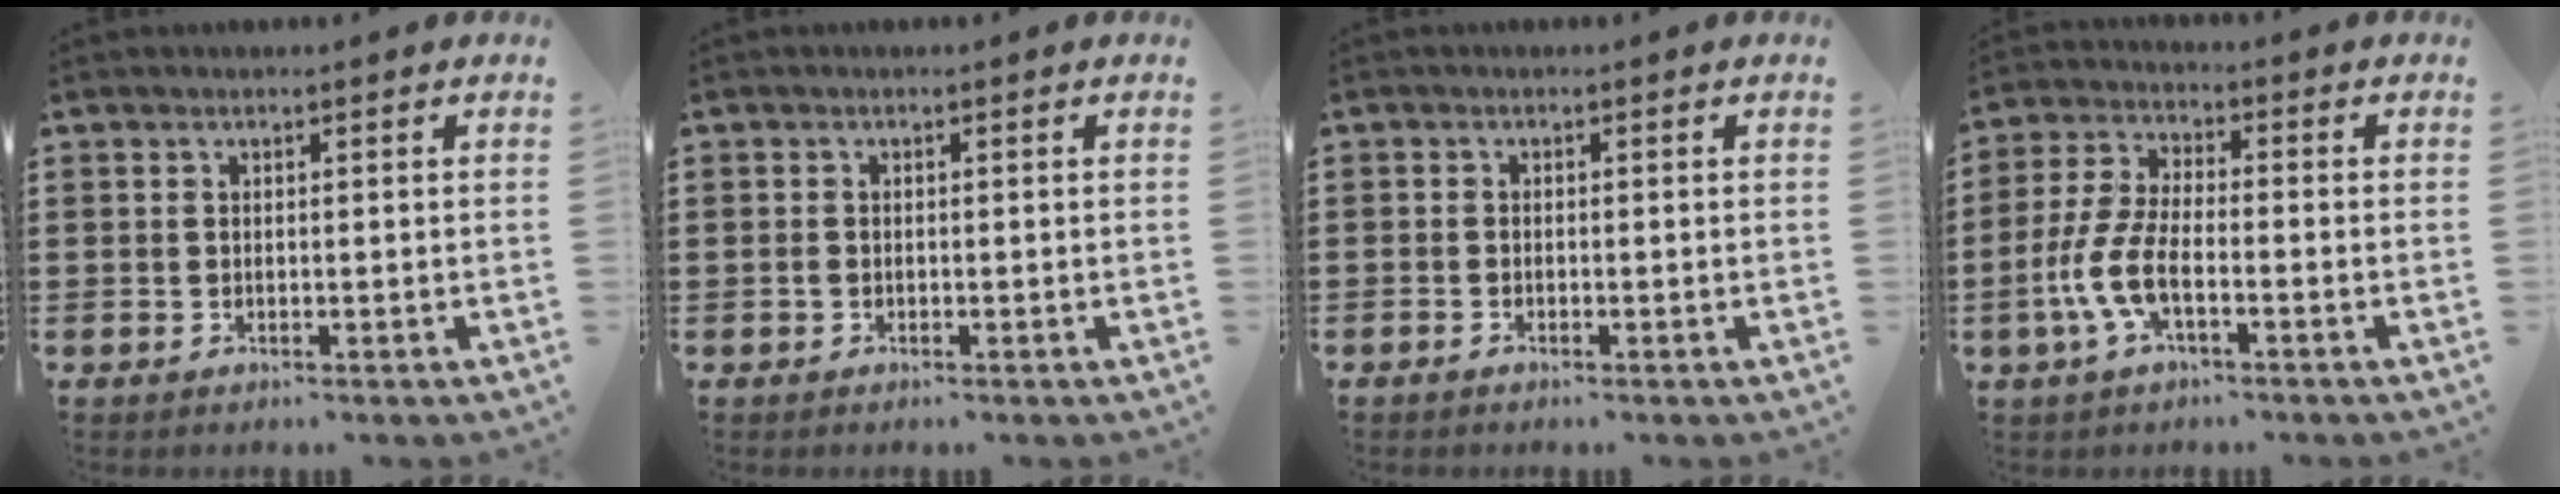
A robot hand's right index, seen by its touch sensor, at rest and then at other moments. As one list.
[{"total": 0.6, "force": [-0.3, 0.4, 0.4], "torque": [-0.008, -0.002, -0.006]}, {"total": 0.6, "force": [-0.6, 0.1, 0.1], "torque": [-0.004, -0.004, -0.011]}, {"total": 7.6, "force": [-3.0, 2.9, 6.4], "torque": [-0.156, -0.014, -0.060]}]